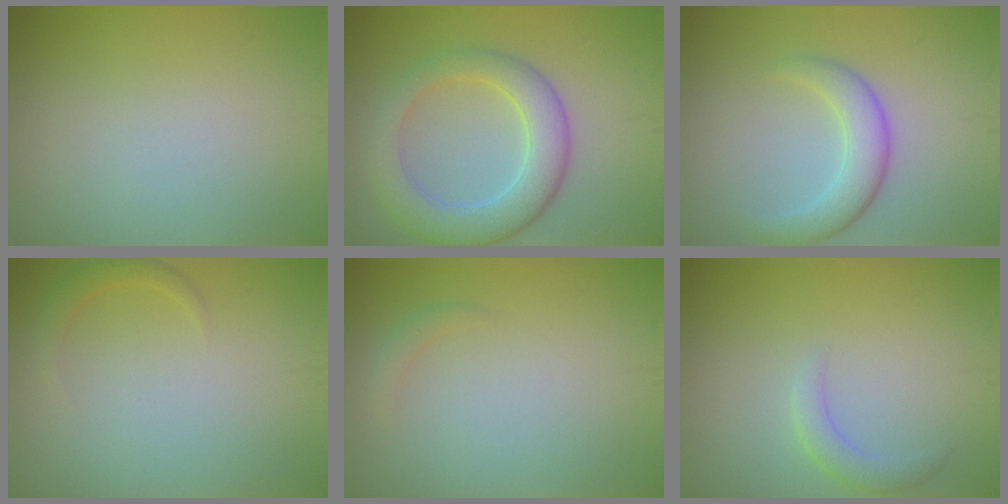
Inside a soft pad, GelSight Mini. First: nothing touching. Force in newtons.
{"total": 5.8, "press": 5.8, "slide": 0.3}
{"total": 3.5, "press": 3.5, "slide": 0.0}
{"total": 1.2, "press": 1.2, "slide": 0.1}
{"total": 0.8, "press": 0.8, "slide": 0.1}
{"total": 1.6, "press": 1.6, "slide": 0.1}